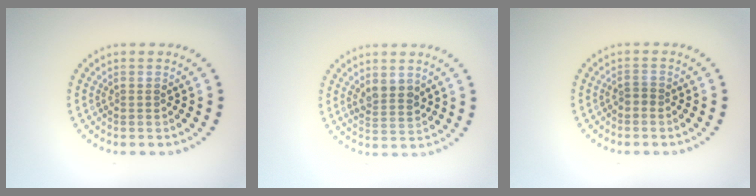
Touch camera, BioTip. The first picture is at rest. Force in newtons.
{"total": 2.2, "press": 2.0, "slide": 0.8}
{"total": 0.8, "press": 0.7, "slide": 0.4}